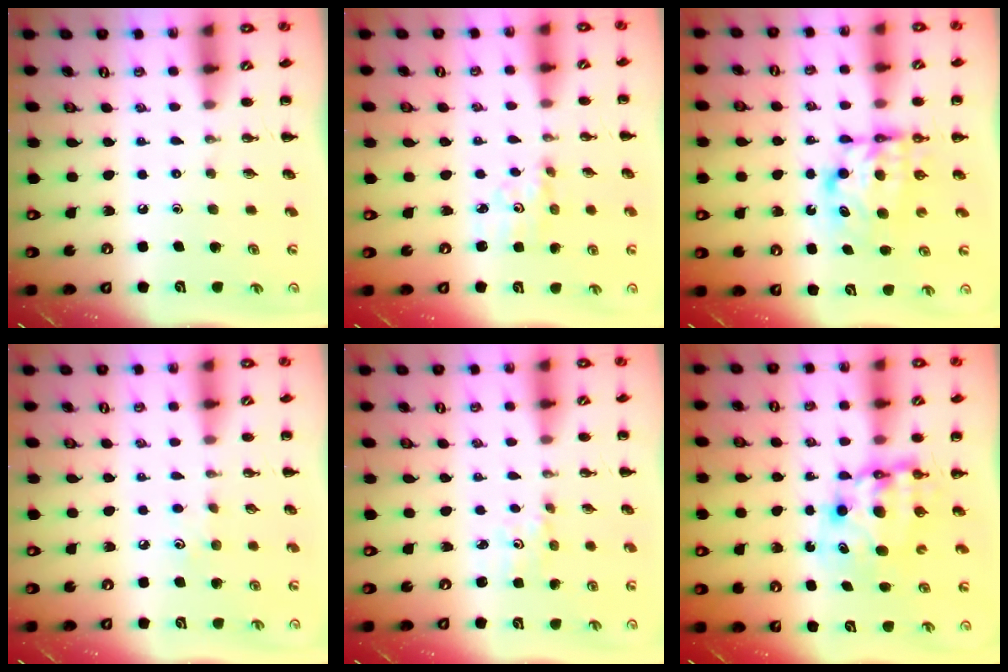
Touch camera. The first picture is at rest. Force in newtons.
{"total": 2.9, "press": 2.8, "slide": 0.7}
{"total": 6.7, "press": 6.6, "slide": 0.6}
{"total": 4.5, "press": 4.4, "slide": 1.2}
{"total": 0.9, "press": 0.8, "slide": 0.4}
{"total": 7.8, "press": 7.5, "slide": 2.2}